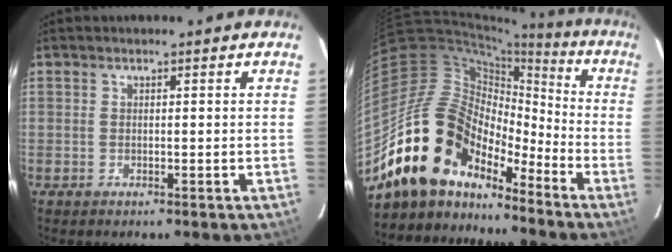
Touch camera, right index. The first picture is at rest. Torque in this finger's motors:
{"motor_torque": [1.02, -0.98, 1.05, 0.21]}